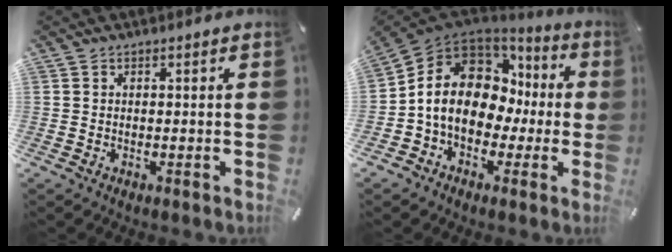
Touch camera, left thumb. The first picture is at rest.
{"total": 14.3, "force": [0.7, 11.4, 8.6], "torque": [-0.172, -0.002, 0.013]}